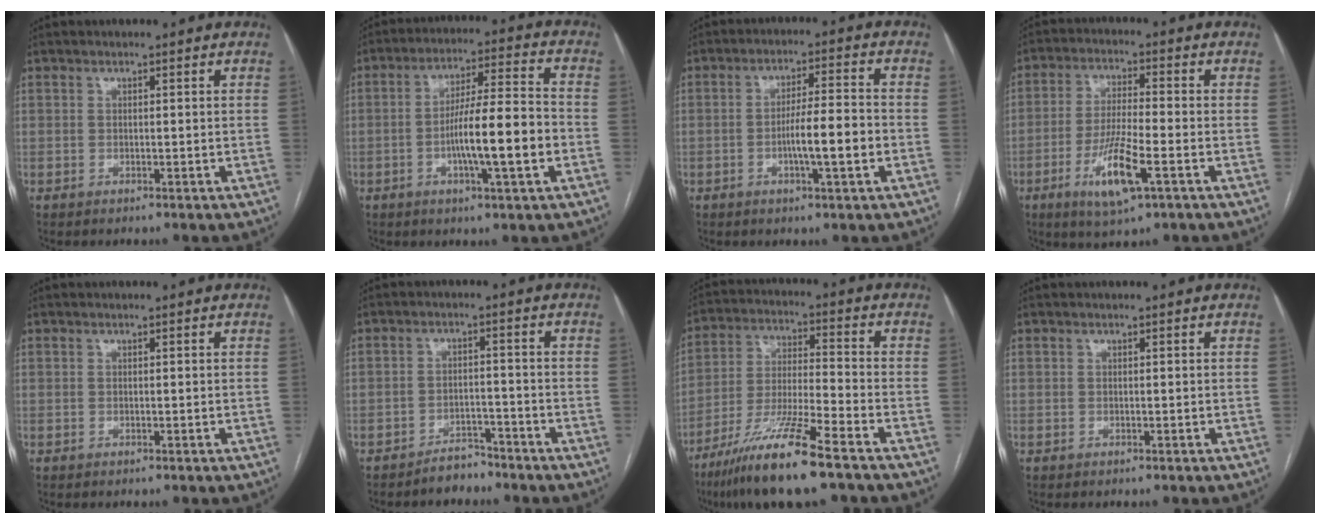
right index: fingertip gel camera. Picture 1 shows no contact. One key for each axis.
{"total": 11.9, "fx": -3.0, "fy": 0.8, "fz": 11.5, "tx": -0.197, "ty": 0.008, "tz": -0.049}
{"total": 7.5, "fx": -2.0, "fy": 0.5, "fz": 7.3, "tx": -0.125, "ty": 0.008, "tz": -0.031}
{"total": 9.7, "fx": -4.1, "fy": 1.2, "fz": 8.7, "tx": -0.171, "ty": -0.015, "tz": -0.072}
{"total": 0.0}
{"total": 3.7, "fx": -3.4, "fy": 1.5, "fz": 0.5, "tx": -0.007, "ty": 0.004, "tz": -0.053}
{"total": 14.2, "fx": -9.6, "fy": 0.2, "fz": 10.4, "tx": -0.208, "ty": -0.034, "tz": -0.177}
{"total": 0.0}